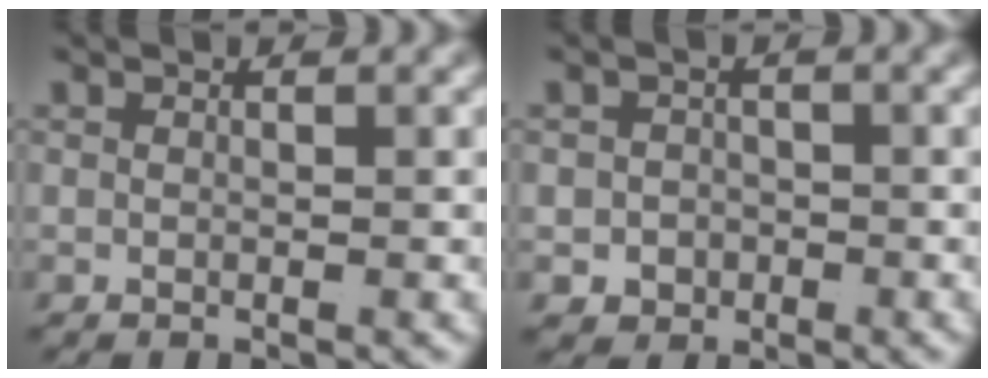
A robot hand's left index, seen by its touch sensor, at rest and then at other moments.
{"total": 3.7, "force": [-1.4, 3.3, 0.9], "torque": [-0.017, -0.020, -0.020]}